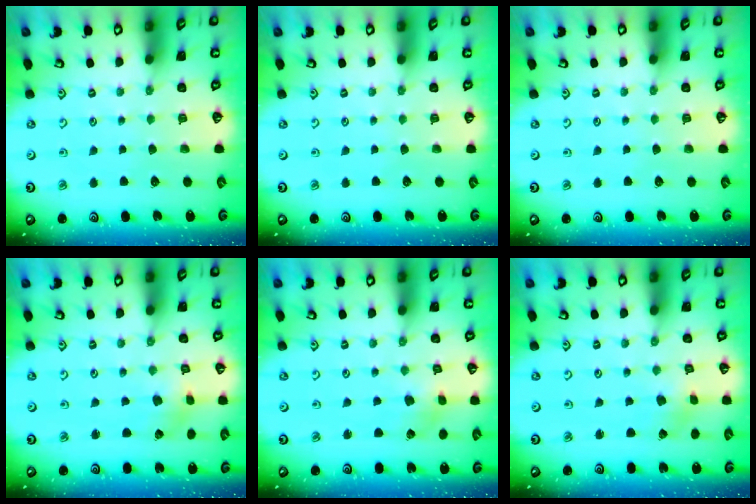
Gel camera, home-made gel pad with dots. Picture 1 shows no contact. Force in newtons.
{"total": 0.0}
{"total": 0.0}
{"total": 2.0, "press": 2.0, "slide": 0.2}
{"total": 2.5, "press": 2.4, "slide": 0.5}
{"total": 1.2, "press": 1.2, "slide": 0.2}